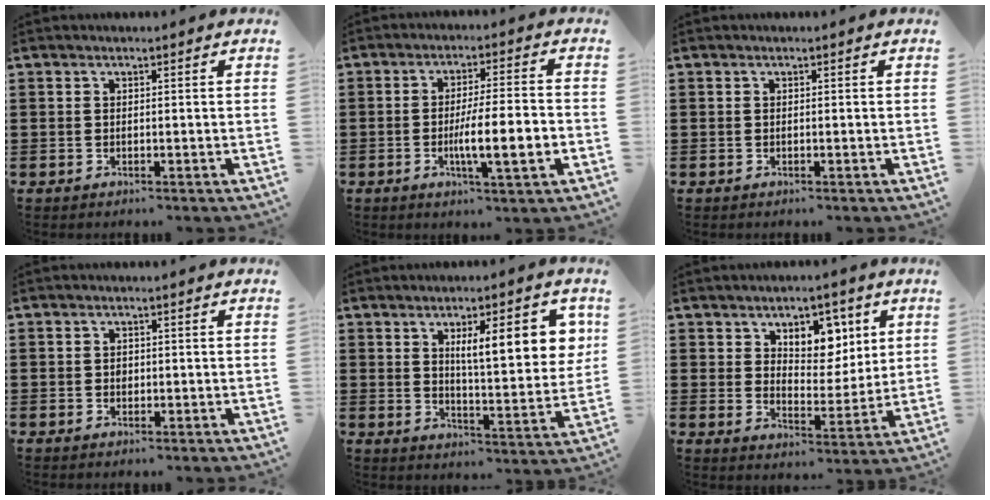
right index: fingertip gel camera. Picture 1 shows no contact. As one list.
[{"total": 8.1, "force": [-2.2, 1.0, 7.7], "torque": [-0.134, -0.009, -0.039]}, {"total": 0.0}, {"total": 0.8, "force": [0.0, 0.6, 0.4], "torque": [-0.011, 0.001, 0.001]}, {"total": 10.3, "force": [3.6, 2.9, 9.2], "torque": [-0.147, -0.004, 0.054]}, {"total": 6.5, "force": [4.0, 4.4, 2.6], "torque": [-0.052, -0.006, 0.067]}]